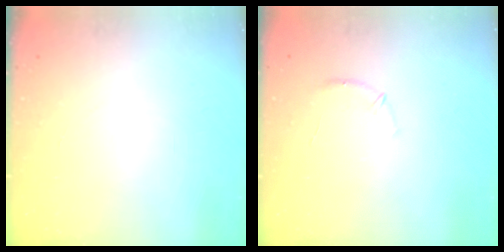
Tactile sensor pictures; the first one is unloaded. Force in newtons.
{"total": 6.8, "press": 6.6, "slide": 1.8}